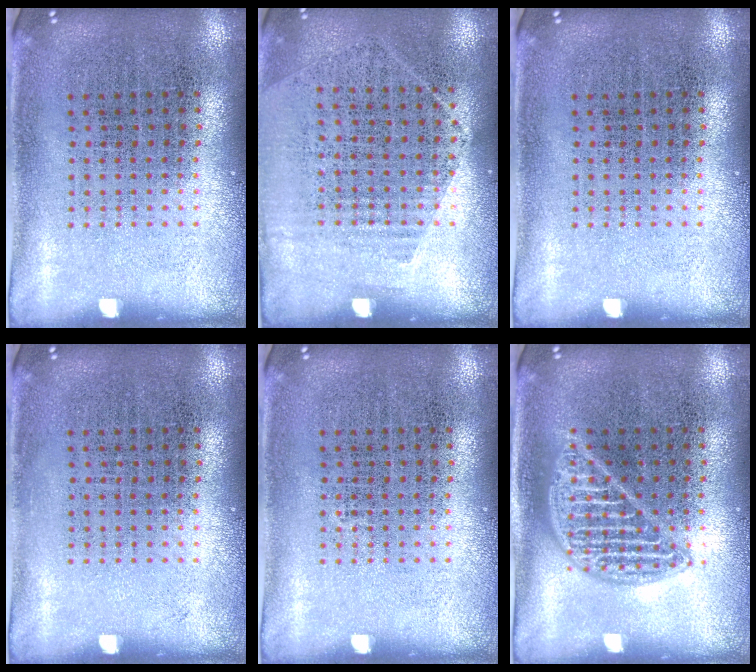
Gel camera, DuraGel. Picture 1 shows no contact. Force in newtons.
{"total": 1.2, "press": 1.0, "slide": 0.6}
{"total": 0.0}
{"total": 0.0}
{"total": 0.0}
{"total": 1.5, "press": 1.5, "slide": 0.2}